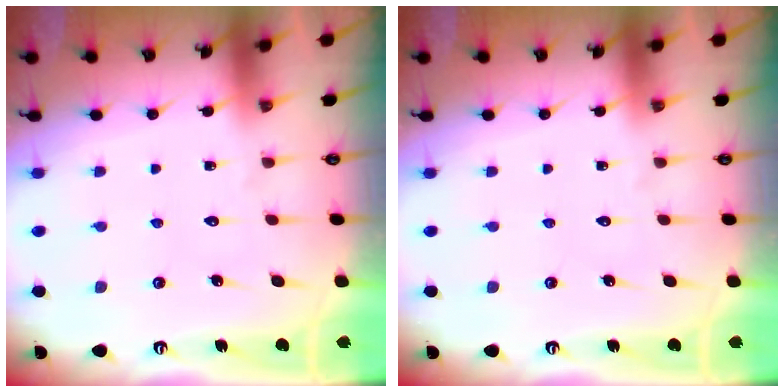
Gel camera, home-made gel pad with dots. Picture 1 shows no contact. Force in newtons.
{"total": 0.0}